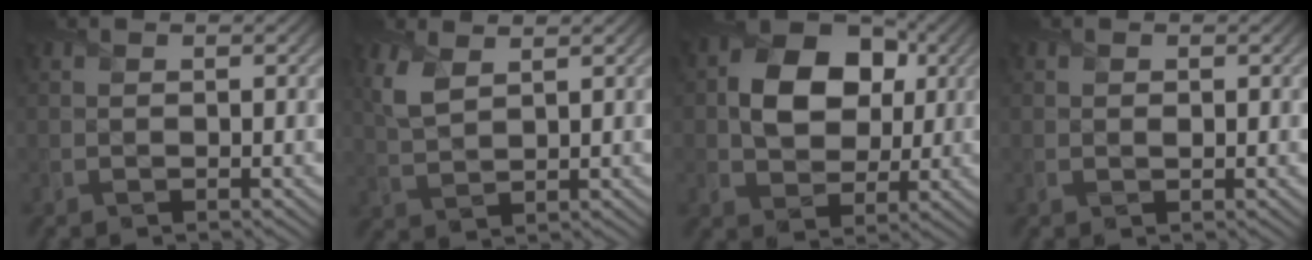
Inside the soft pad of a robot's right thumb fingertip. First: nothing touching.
{"total": 4.0, "force": [2.2, 1.7, 2.9], "torque": [-0.083, 0.003, 0.050]}
{"total": 9.9, "force": [1.9, 7.3, 6.4], "torque": [-0.114, 0.009, 0.024]}
{"total": 0.5, "force": [0.0, 0.5, 0.3], "torque": [-0.003, -0.004, -0.002]}